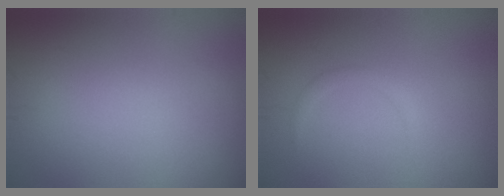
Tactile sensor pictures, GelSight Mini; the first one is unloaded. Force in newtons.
{"total": 0.9, "press": 0.9, "slide": 0.1}